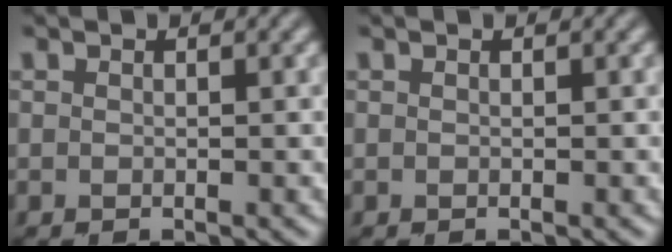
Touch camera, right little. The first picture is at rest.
{"total": 0.0}